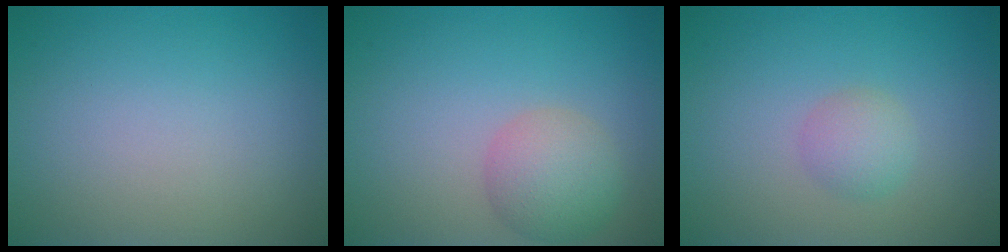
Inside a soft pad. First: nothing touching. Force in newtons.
{"total": 3.5, "press": 3.5, "slide": 0.2}
{"total": 1.7, "press": 1.7, "slide": 0.1}